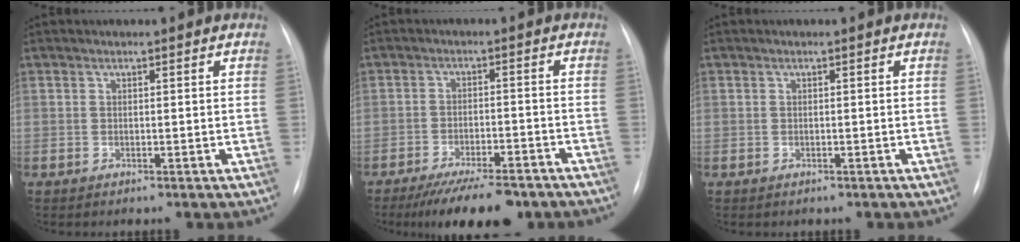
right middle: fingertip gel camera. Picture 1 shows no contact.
{"total": 11.2, "force": [-8.7, 3.0, 6.4], "torque": [-0.095, -0.014, -0.133]}
{"total": 0.7, "force": [-0.3, 0.6, 0.0], "torque": [-0.004, 0.005, -0.004]}